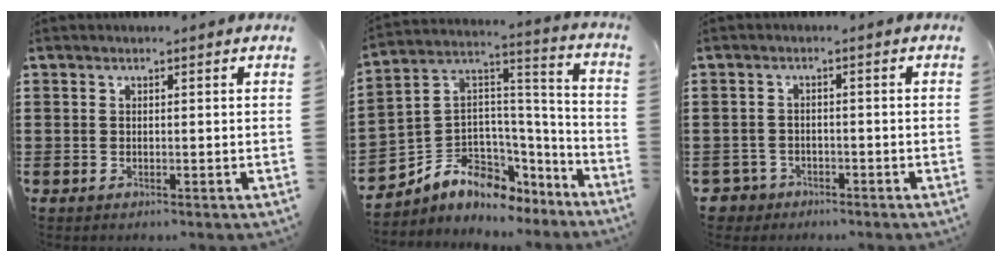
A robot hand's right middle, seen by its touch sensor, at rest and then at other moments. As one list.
[{"total": 5.7, "force": [-3.7, 4.4, 0.5], "torque": [-0.046, -0.023, -0.075]}, {"total": 2.4, "force": [-2.0, 1.2, 0.0], "torque": [-0.015, -0.004, -0.048]}]